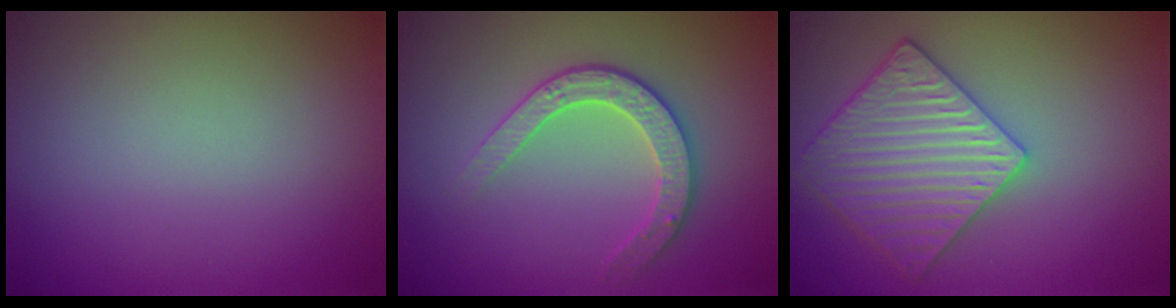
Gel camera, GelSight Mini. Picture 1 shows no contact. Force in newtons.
{"total": 2.8, "press": 2.7, "slide": 0.6}
{"total": 5.4, "press": 4.9, "slide": 2.4}